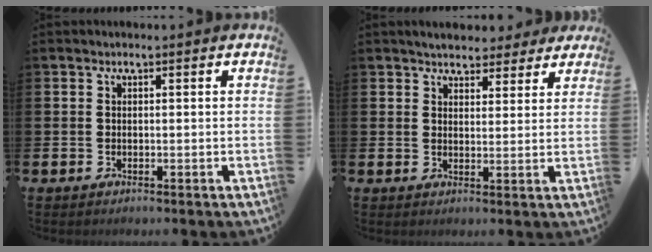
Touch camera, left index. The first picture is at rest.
{"total": 4.4, "force": [4.1, 1.5, 0.5], "torque": [-0.017, -0.019, 0.073]}